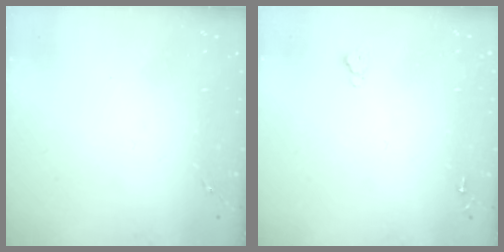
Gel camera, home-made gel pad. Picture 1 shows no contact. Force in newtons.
{"total": 2.6, "press": 2.5, "slide": 0.3}